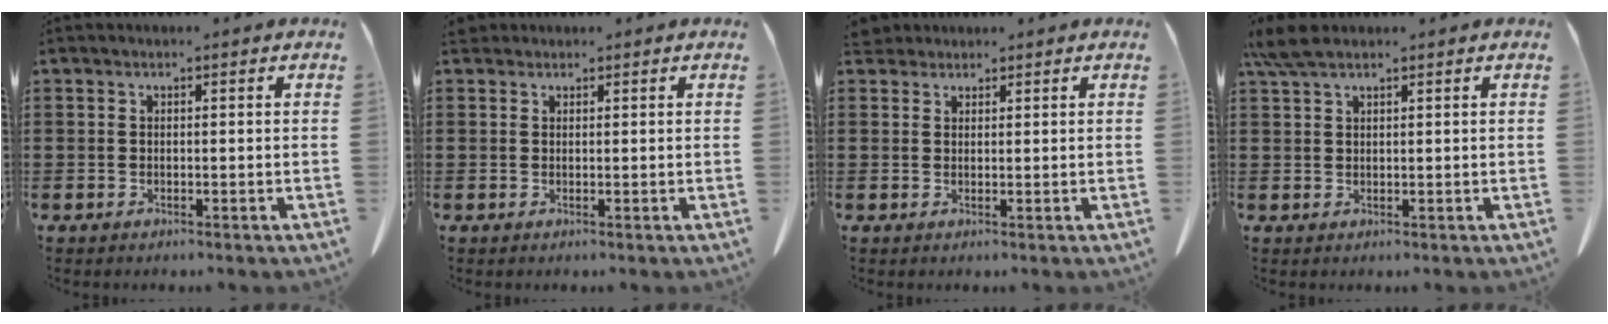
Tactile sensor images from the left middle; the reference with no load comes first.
{"total": 1.0, "force": [0.9, 0.5, 0.2], "torque": [-0.007, 0.004, 0.017]}
{"total": 2.1, "force": [1.8, 1.0, 0.4], "torque": [-0.016, 0.006, 0.036]}
{"total": 3.5, "force": [2.3, 1.1, 2.4], "torque": [-0.054, 0.004, 0.044]}